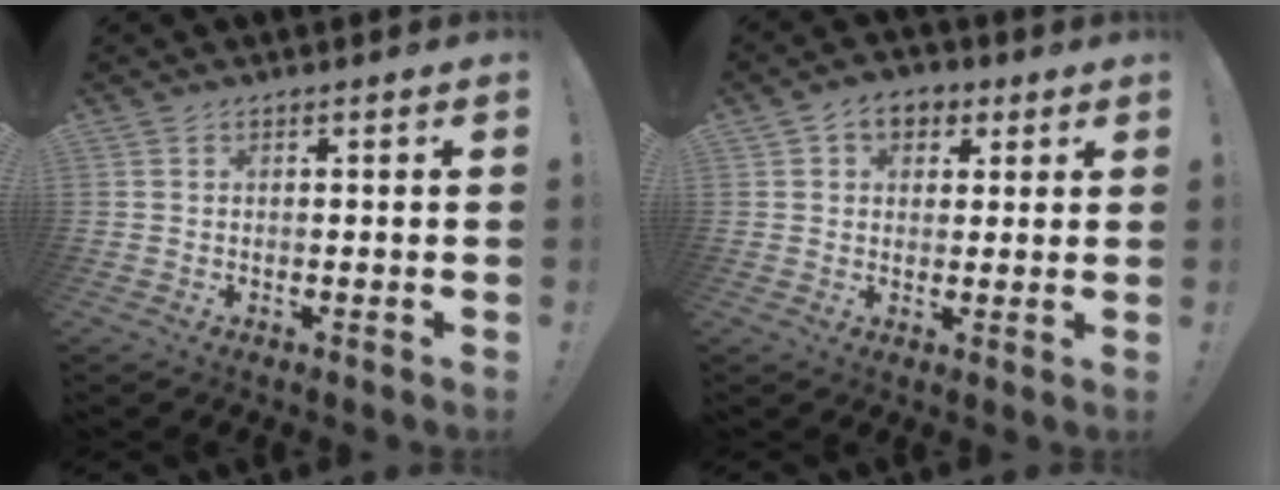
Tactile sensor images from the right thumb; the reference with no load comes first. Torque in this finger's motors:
{"motor_torque": [0.08, 0.09, 0.09, 0.49, 0.03]}